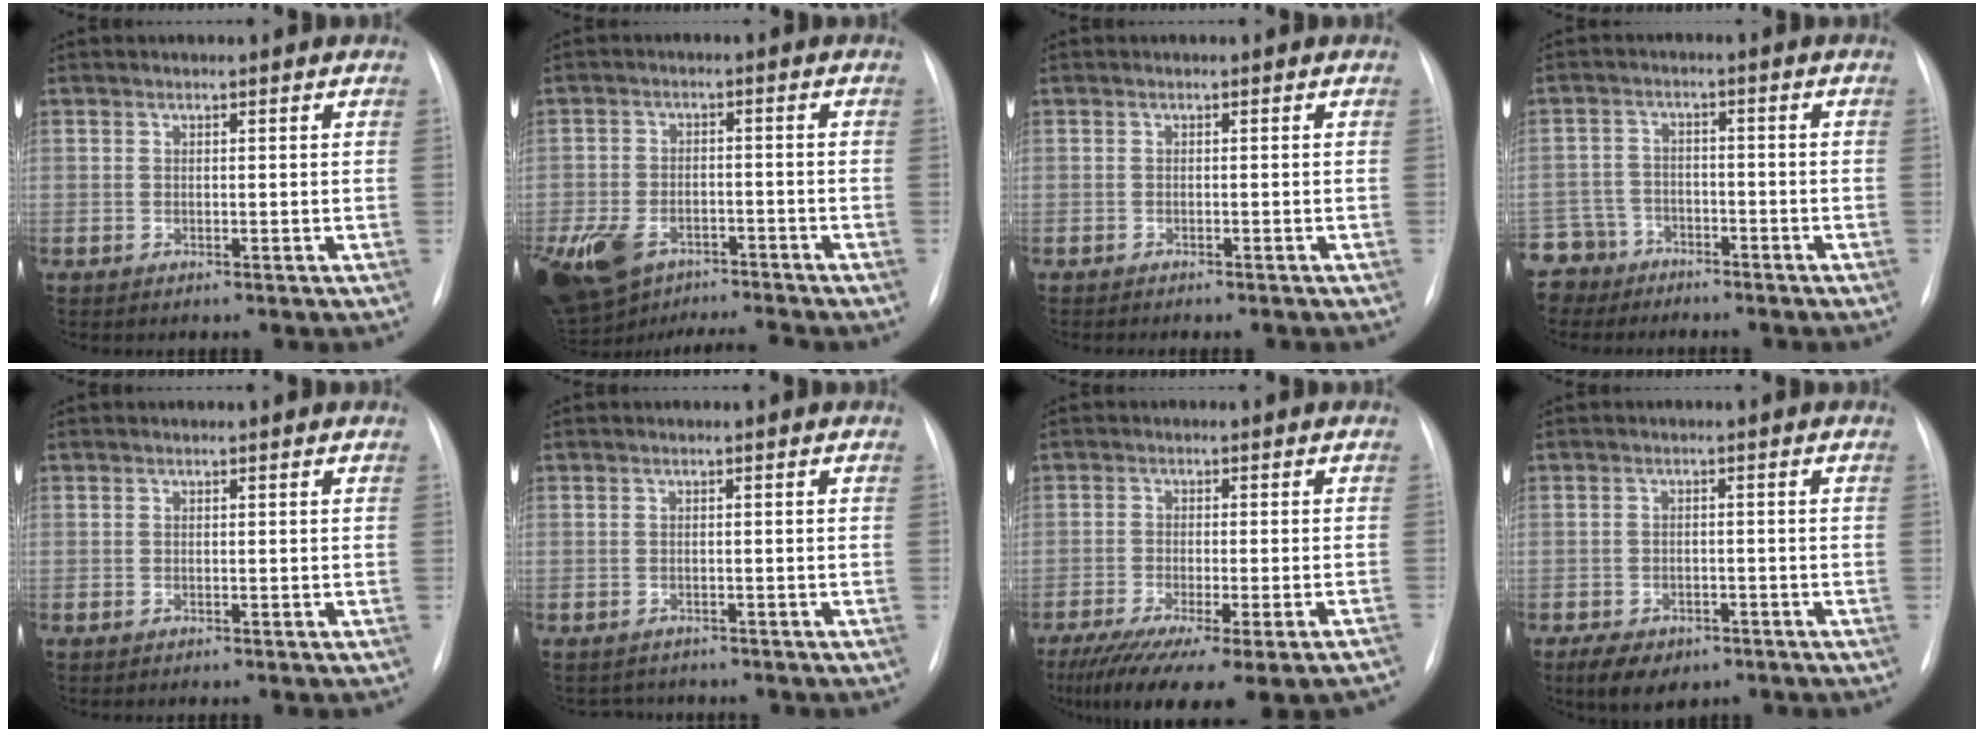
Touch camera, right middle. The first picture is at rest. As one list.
[{"total": 12.6, "force": [-9.1, 5.9, 6.4], "torque": [-0.157, 0.001, -0.152]}, {"total": 3.6, "force": [-3.1, 0.6, 1.7], "torque": [-0.023, -0.008, -0.034]}, {"total": 7.3, "force": [-5.9, 4.3, -0.3], "torque": [-0.006, 0.001, -0.107]}, {"total": 0.5, "force": [-0.4, 0.1, 0.3], "torque": [-0.009, -0.001, -0.006]}, {"total": 2.1, "force": [-1.9, 0.8, -0.3], "torque": [0.003, -0.003, -0.025]}, {"total": 18.6, "force": [-14.7, 2.2, 11.2], "torque": [-0.146, -0.041, -0.204]}, {"total": 6.6, "force": [-4.6, 3.5, 3.2], "torque": [-0.054, -0.006, -0.061]}]